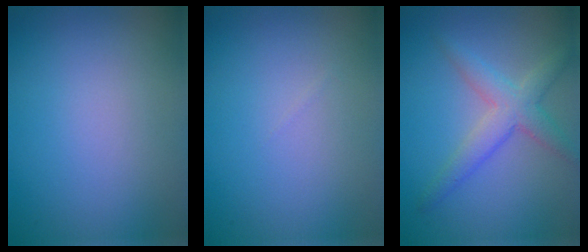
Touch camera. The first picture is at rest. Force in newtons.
{"total": 0.0}
{"total": 3.6, "press": 3.6, "slide": 0.2}